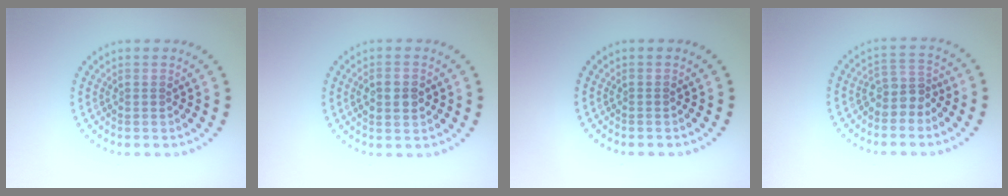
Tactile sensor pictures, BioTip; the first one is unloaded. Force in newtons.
{"total": 2.3, "press": 2.3, "slide": 0.3}
{"total": 0.0}
{"total": 2.5, "press": 2.0, "slide": 1.5}